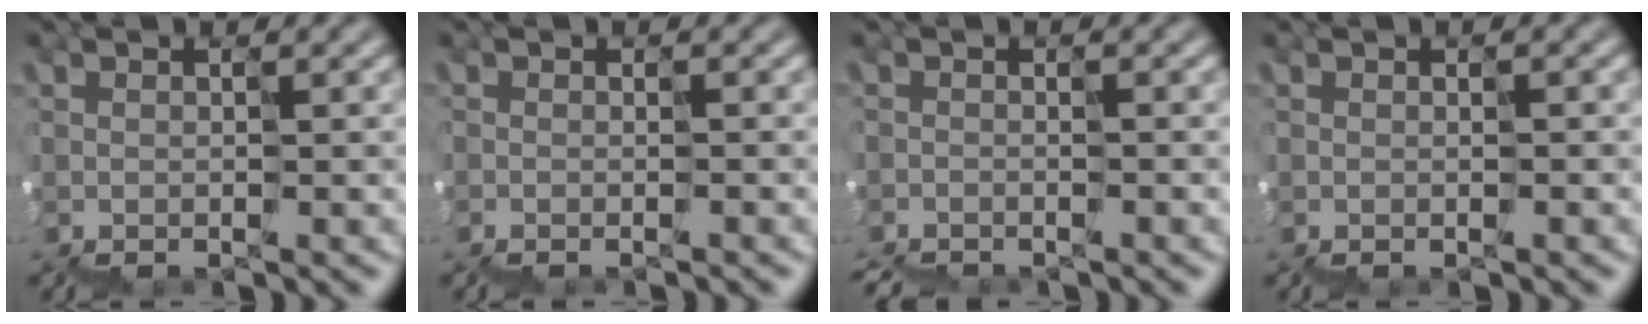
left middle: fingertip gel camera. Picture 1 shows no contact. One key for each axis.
{"total": 1.0, "fx": -1.0, "fy": 0.1, "fz": 0.1, "tx": 0.009, "ty": -0.008, "tz": -0.008}
{"total": 2.4, "fx": -2.4, "fy": 0.2, "fz": 0.0, "tx": 0.001, "ty": -0.009, "tz": -0.021}
{"total": 0.5, "fx": -0.4, "fy": 0.2, "fz": 0.3, "tx": 0.000, "ty": 0.001, "tz": 0.001}